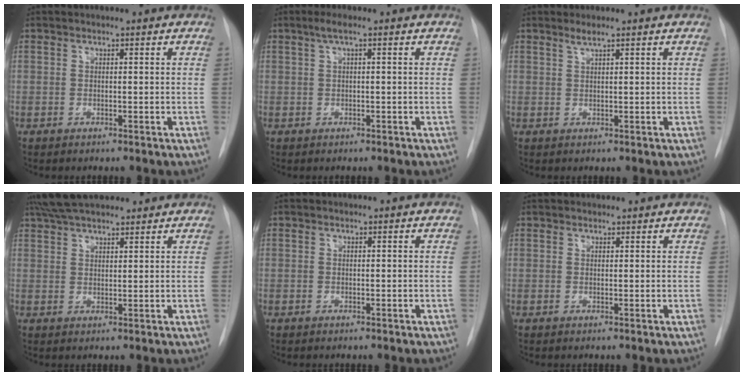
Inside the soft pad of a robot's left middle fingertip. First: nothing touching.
{"total": 1.7, "force": [0.7, 0.0, 1.5], "torque": [-0.037, 0.011, 0.013]}
{"total": 1.2, "force": [0.9, -0.2, 0.8], "torque": [-0.018, 0.000, 0.019]}
{"total": 9.3, "force": [7.8, 2.5, 4.3], "torque": [-0.067, 0.034, 0.133]}
{"total": 0.0}
{"total": 3.5, "force": [3.3, 0.9, 0.9], "torque": [-0.008, 0.034, 0.049]}